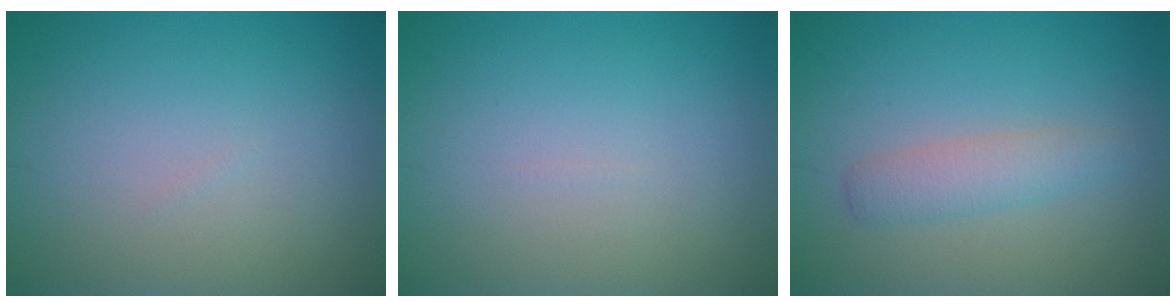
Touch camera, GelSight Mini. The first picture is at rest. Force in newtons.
{"total": 0.0}
{"total": 2.3, "press": 2.3, "slide": 0.0}